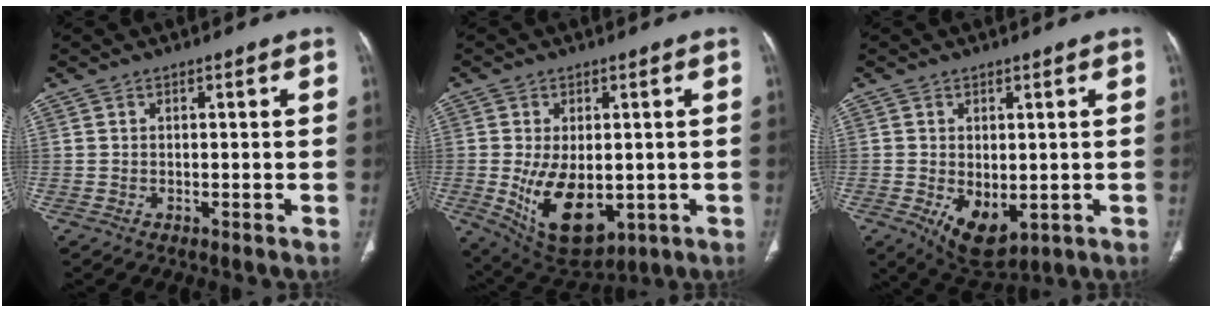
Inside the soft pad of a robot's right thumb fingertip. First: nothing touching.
{"total": 13.3, "force": [-2.1, 7.6, 10.7], "torque": [-0.164, -0.017, -0.006]}
{"total": 8.3, "force": [-1.7, 4.9, 6.5], "torque": [-0.094, -0.015, -0.007]}